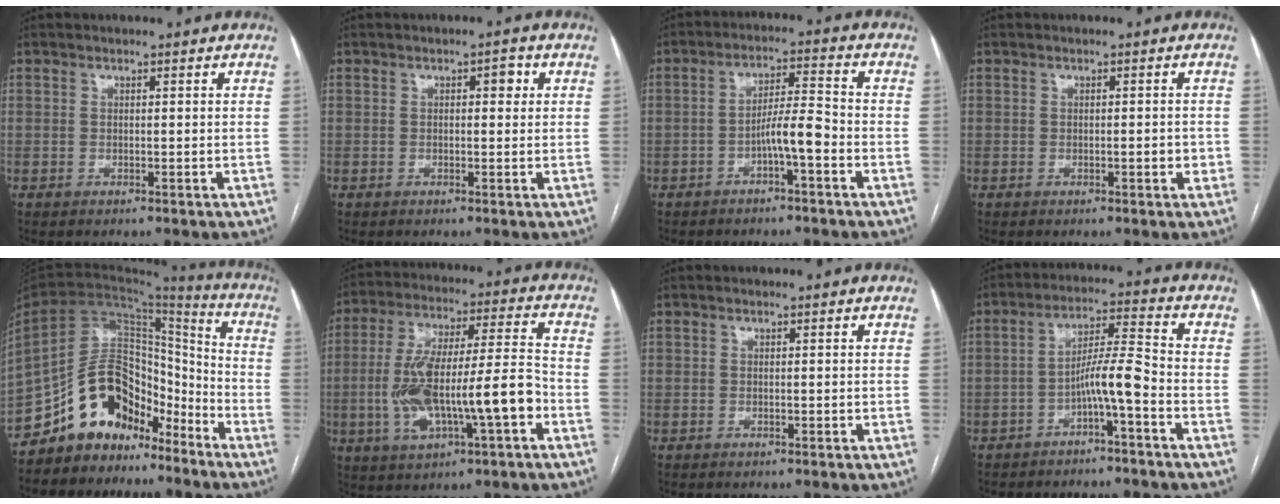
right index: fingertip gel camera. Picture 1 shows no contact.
{"total": 1.9, "force": [0.5, 0.8, 1.6], "torque": [-0.018, 0.007, 0.005]}
{"total": 5.6, "force": [-2.4, 0.4, 5.0], "torque": [-0.088, 0.013, -0.040]}
{"total": 1.7, "force": [-0.3, 0.7, 1.5], "torque": [-0.022, 0.000, -0.002]}
{"total": 15.0, "force": [-11.3, 7.9, 6.0], "torque": [-0.113, 0.064, -0.199]}
{"total": 16.6, "force": [-4.3, 3.2, 15.8], "torque": [-0.299, 0.017, -0.063]}
{"total": 0.0}
{"total": 6.5, "force": [-3.0, -0.1, 5.8], "torque": [-0.102, 0.019, -0.051]}